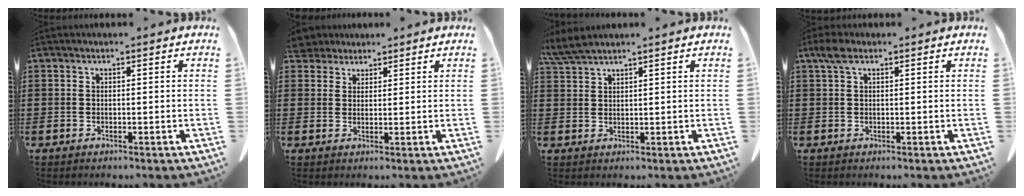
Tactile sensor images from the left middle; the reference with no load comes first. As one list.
[{"total": 3.3, "force": [3.0, 1.3, 0.3], "torque": [-0.009, -0.003, 0.057]}, {"total": 3.3, "force": [2.8, 0.2, 1.8], "torque": [-0.042, -0.001, 0.054]}, {"total": 2.4, "force": [1.1, 1.3, 1.7], "torque": [-0.040, 0.007, 0.019]}]